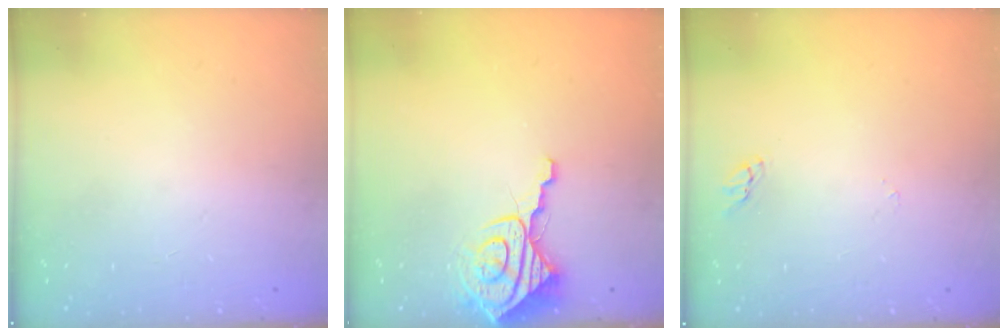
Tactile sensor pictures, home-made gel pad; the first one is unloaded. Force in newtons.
{"total": 8.8, "press": 8.7, "slide": 0.8}
{"total": 2.2, "press": 2.2, "slide": 0.2}